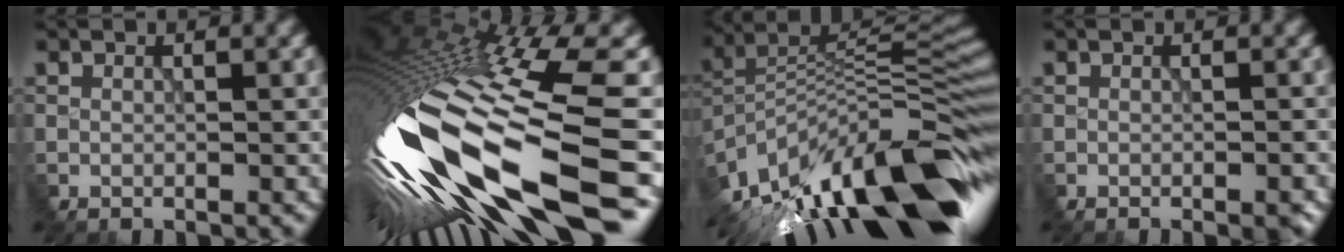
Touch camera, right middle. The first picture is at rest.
{"total": 17.6, "force": [-7.5, 3.1, 15.6], "torque": [-0.306, -0.040, -0.098]}
{"total": 14.9, "force": [-9.1, 4.2, 11.0], "torque": [-0.216, 0.015, -0.142]}
{"total": 1.6, "force": [-0.8, 0.3, 1.3], "torque": [-0.003, 0.006, 0.006]}